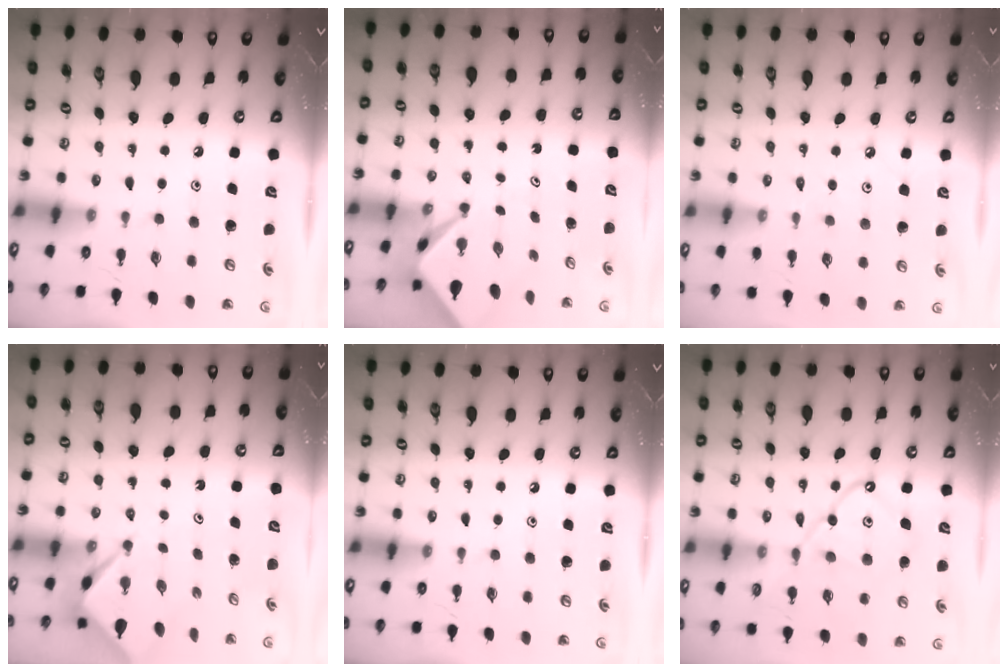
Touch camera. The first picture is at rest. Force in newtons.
{"total": 2.6, "press": 2.6, "slide": 0.2}
{"total": 4.0, "press": 4.0, "slide": 0.5}
{"total": 2.6, "press": 2.6, "slide": 0.1}
{"total": 0.0}
{"total": 14.0, "press": 14.0, "slide": 1.4}